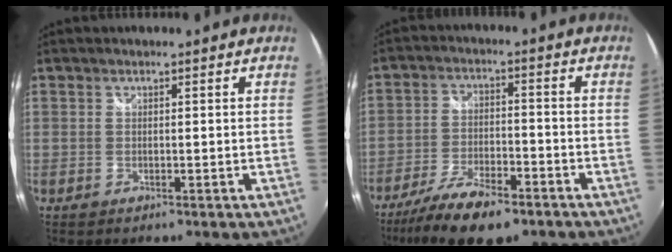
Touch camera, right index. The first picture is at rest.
{"total": 13.2, "force": [-9.8, 3.4, 8.3], "torque": [-0.184, -0.034, -0.176]}